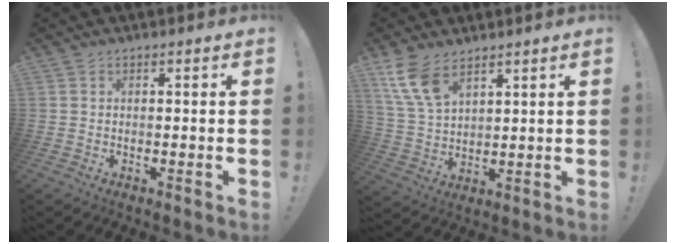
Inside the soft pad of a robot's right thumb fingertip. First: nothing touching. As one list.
[{"total": 9.8, "force": [6.5, 4.5, 5.8], "torque": [-0.122, -0.028, 0.126]}]